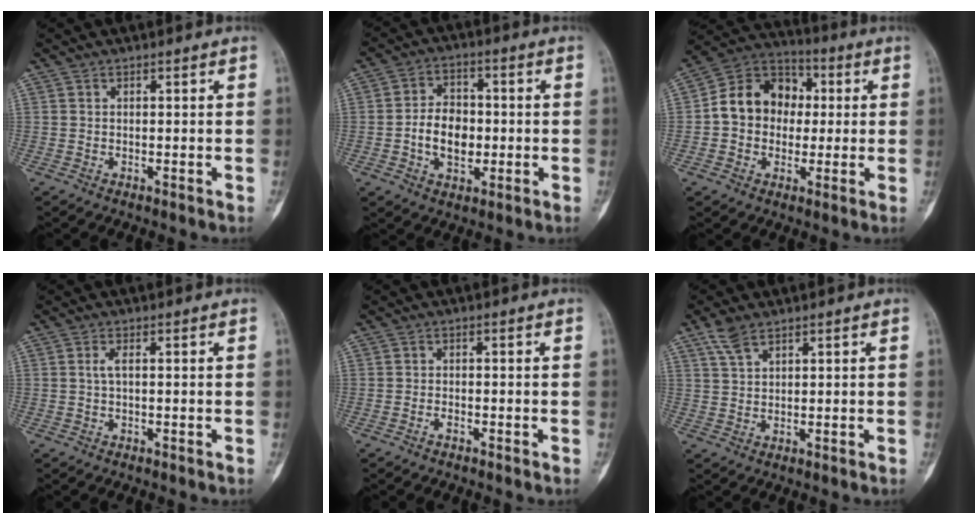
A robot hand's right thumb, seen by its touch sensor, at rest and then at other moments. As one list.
[{"total": 8.7, "force": [-1.3, 6.1, 6.1], "torque": [-0.078, 0.013, -0.026]}, {"total": 13.4, "force": [0.7, 11.0, 7.7], "torque": [-0.093, 0.033, 0.001]}, {"total": 1.3, "force": [0.1, 0.3, 1.2], "torque": [-0.030, 0.000, 0.001]}, {"total": 0.8, "force": [-0.6, 0.4, 0.4], "torque": [-0.009, 0.003, -0.013]}, {"total": 3.9, "force": [2.6, 1.7, 2.4], "torque": [-0.048, 0.000, 0.059]}]